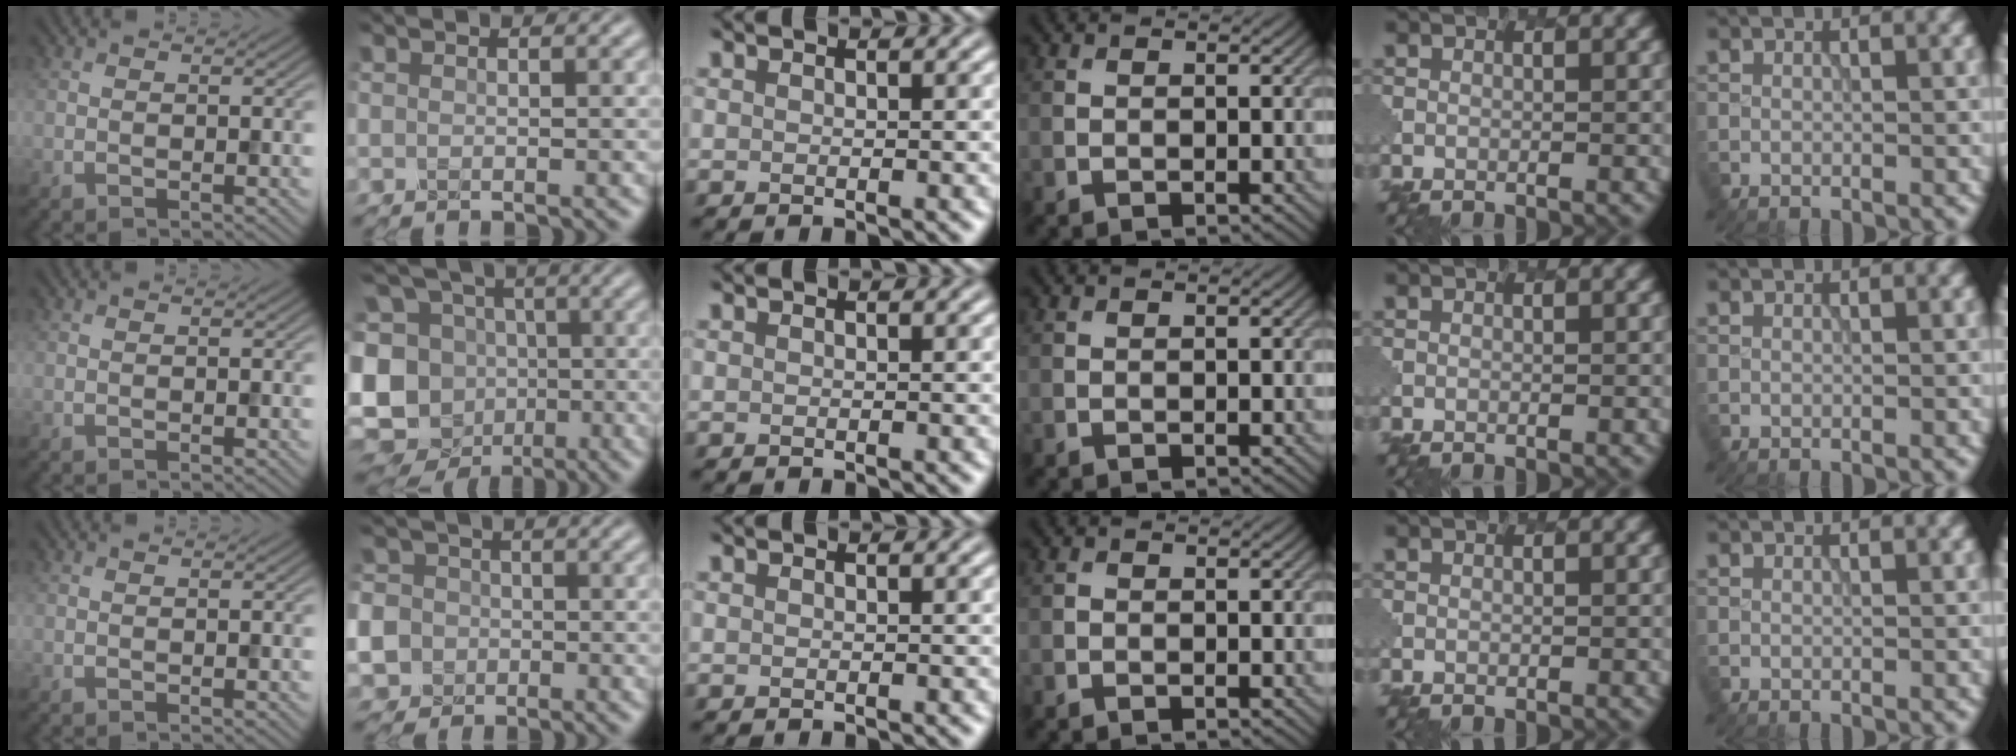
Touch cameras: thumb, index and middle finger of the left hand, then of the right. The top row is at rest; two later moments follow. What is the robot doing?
{"motion": "extract", "object": "pen bag"}